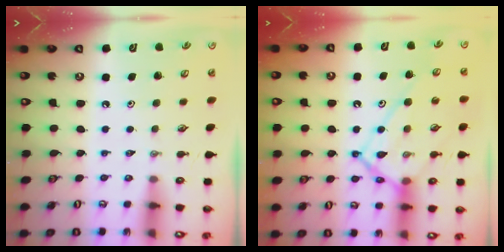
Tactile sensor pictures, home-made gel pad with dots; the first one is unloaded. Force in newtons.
{"total": 15.0, "press": 14.9, "slide": 1.7}